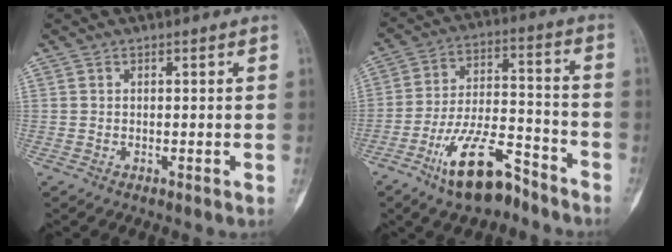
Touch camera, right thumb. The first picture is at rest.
{"total": 14.5, "force": [-9.6, 5.5, 9.3], "torque": [-0.160, 0.069, -0.171]}